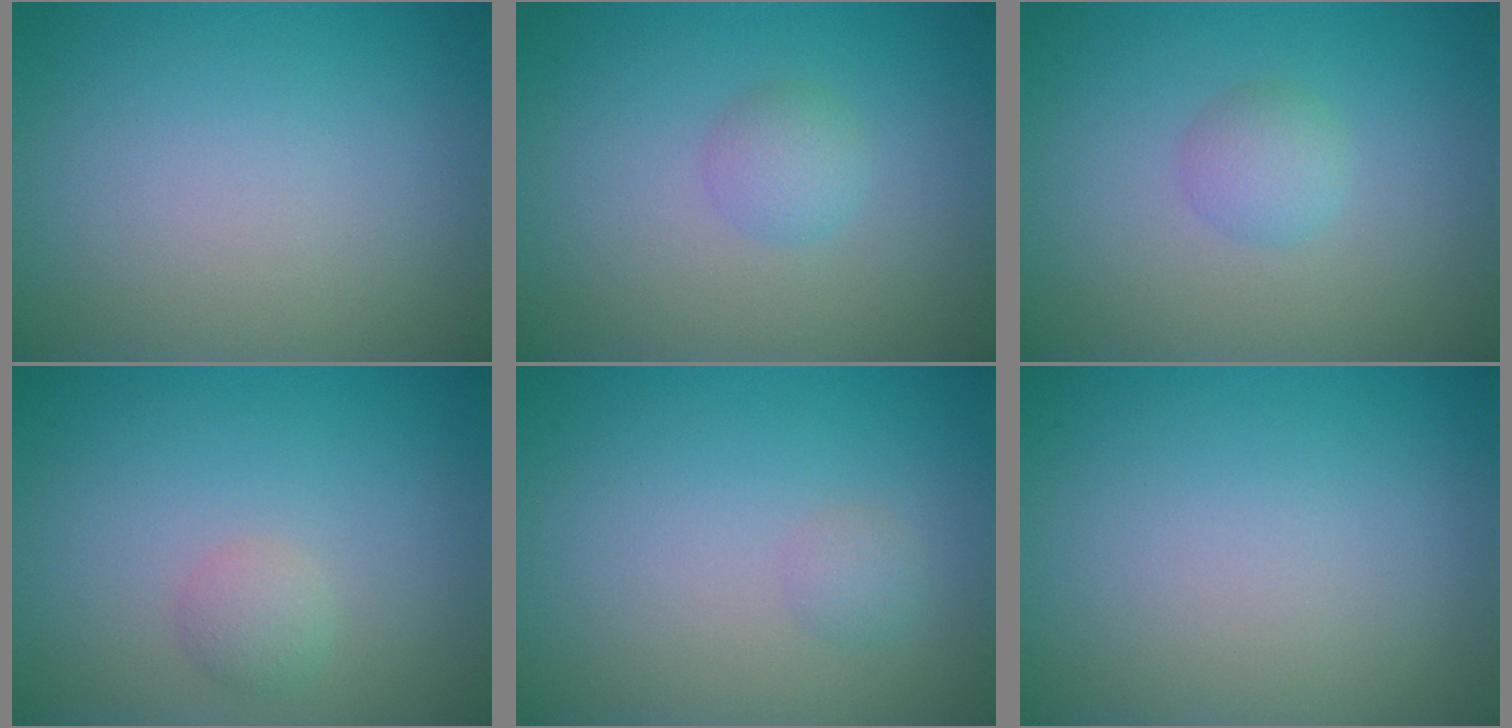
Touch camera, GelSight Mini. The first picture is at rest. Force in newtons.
{"total": 1.7, "press": 1.7, "slide": 0.1}
{"total": 1.7, "press": 1.7, "slide": 0.0}
{"total": 1.4, "press": 1.4, "slide": 0.1}
{"total": 1.0, "press": 1.0, "slide": 0.0}
{"total": 0.0}